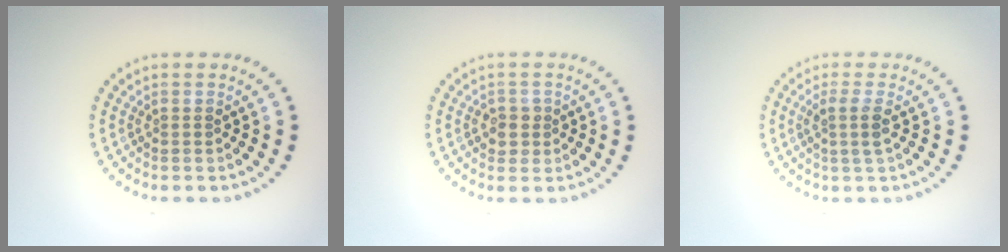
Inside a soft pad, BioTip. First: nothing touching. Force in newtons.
{"total": 1.8, "press": 1.8, "slide": 0.5}
{"total": 2.0, "press": 1.6, "slide": 1.2}